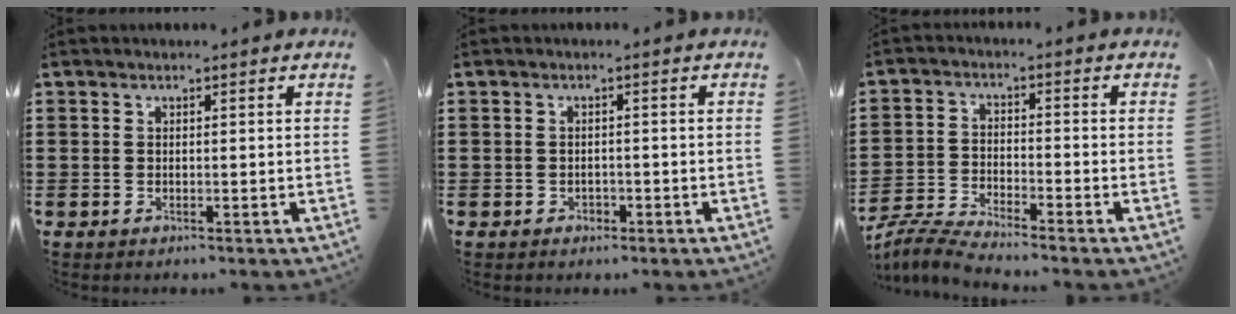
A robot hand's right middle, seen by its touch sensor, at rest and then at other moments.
{"total": 0.9, "force": [-0.7, 0.6, 0.2], "torque": [-0.008, 0.001, -0.015]}
{"total": 5.0, "force": [-4.8, -0.1, 1.4], "torque": [-0.045, -0.012, -0.100]}